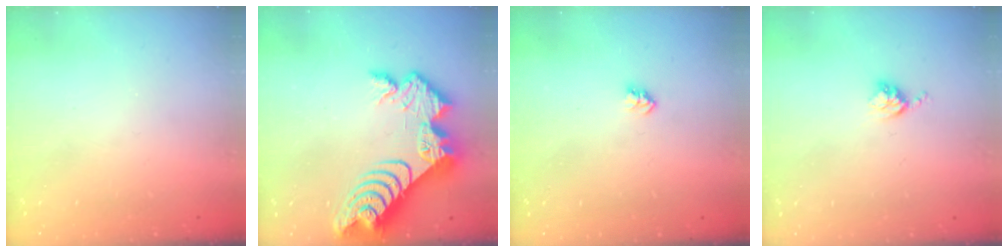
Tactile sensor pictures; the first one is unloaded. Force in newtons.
{"total": 17.2, "press": 17.2, "slide": 1.2}
{"total": 2.6, "press": 2.6, "slide": 0.4}
{"total": 3.6, "press": 3.6, "slide": 0.6}